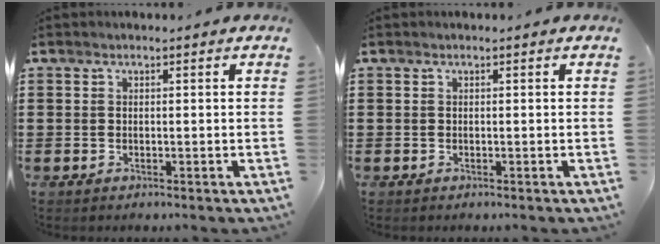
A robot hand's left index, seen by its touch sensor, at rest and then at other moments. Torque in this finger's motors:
{"motor_torque": [0.00, 0.00, 0.00, 0.00]}